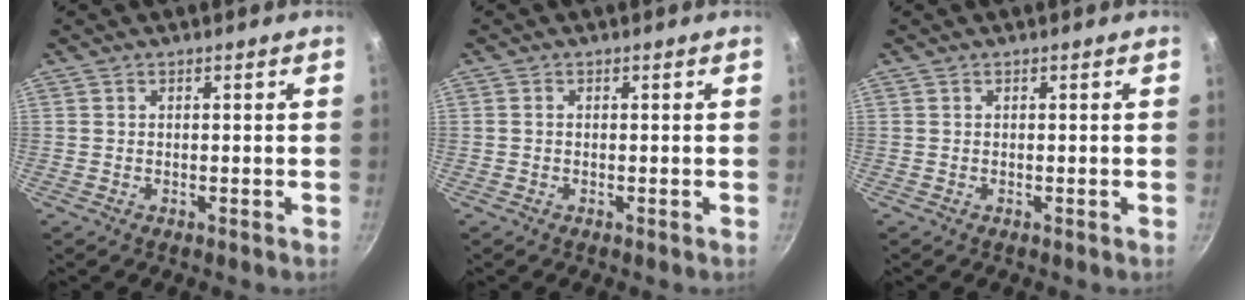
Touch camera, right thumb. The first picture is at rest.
{"total": 0.5, "force": [-0.1, 0.4, 0.3], "torque": [-0.003, 0.003, -0.003]}
{"total": 0.0}